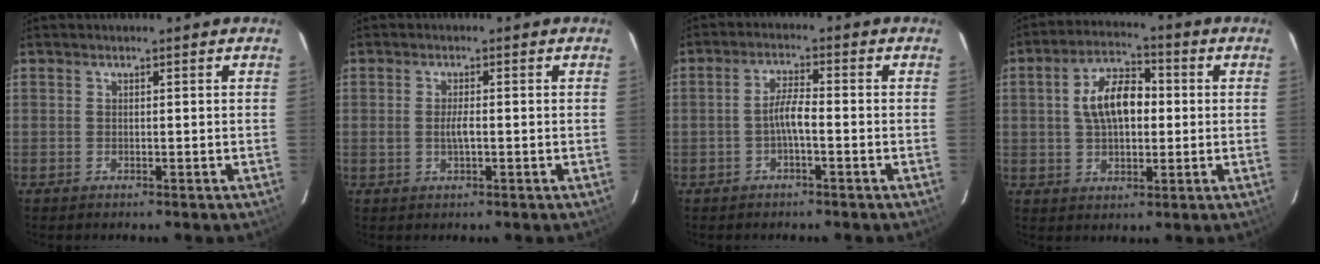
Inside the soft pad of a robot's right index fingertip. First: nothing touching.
{"total": 2.2, "force": [-0.3, 0.7, 2.1], "torque": [-0.040, -0.001, -0.005]}
{"total": 3.5, "force": [-1.3, 0.5, 3.2], "torque": [-0.066, 0.008, -0.026]}
{"total": 10.0, "force": [1.0, 5.6, 8.3], "torque": [-0.151, 0.023, 0.018]}